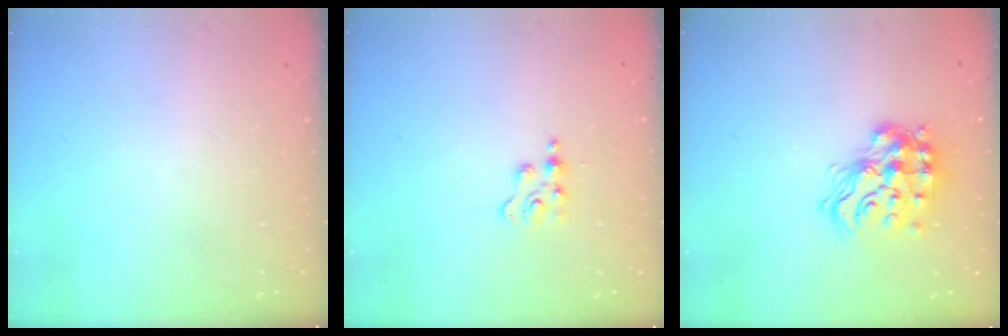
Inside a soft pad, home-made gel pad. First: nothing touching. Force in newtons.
{"total": 2.2, "press": 2.2, "slide": 0.4}
{"total": 16.0, "press": 15.8, "slide": 2.2}